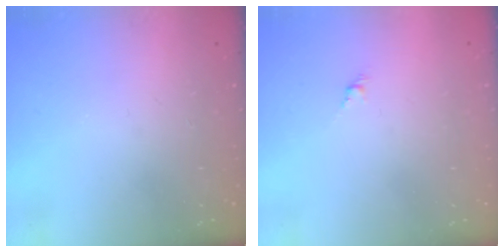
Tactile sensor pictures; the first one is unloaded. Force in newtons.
{"total": 1.6, "press": 1.5, "slide": 0.5}